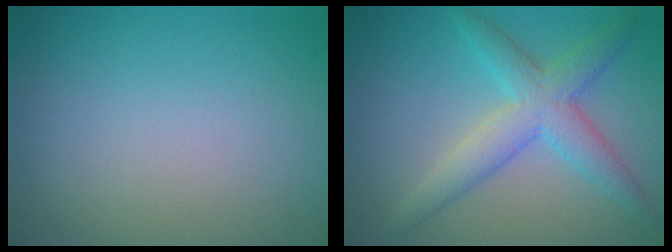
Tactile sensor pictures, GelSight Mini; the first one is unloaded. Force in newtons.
{"total": 3.6, "press": 3.6, "slide": 0.2}